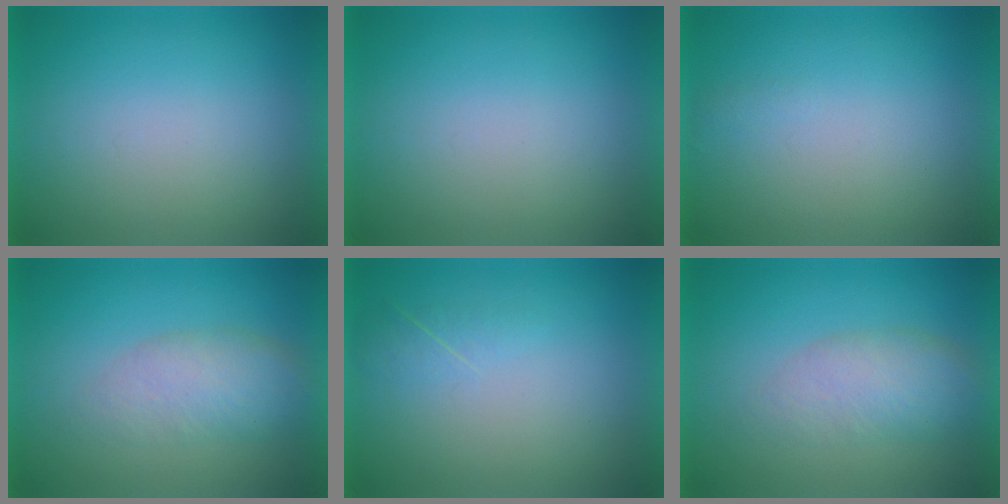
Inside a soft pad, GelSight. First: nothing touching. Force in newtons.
{"total": 0.0}
{"total": 1.1}
{"total": 4.3}
{"total": 1.9}
{"total": 4.3}